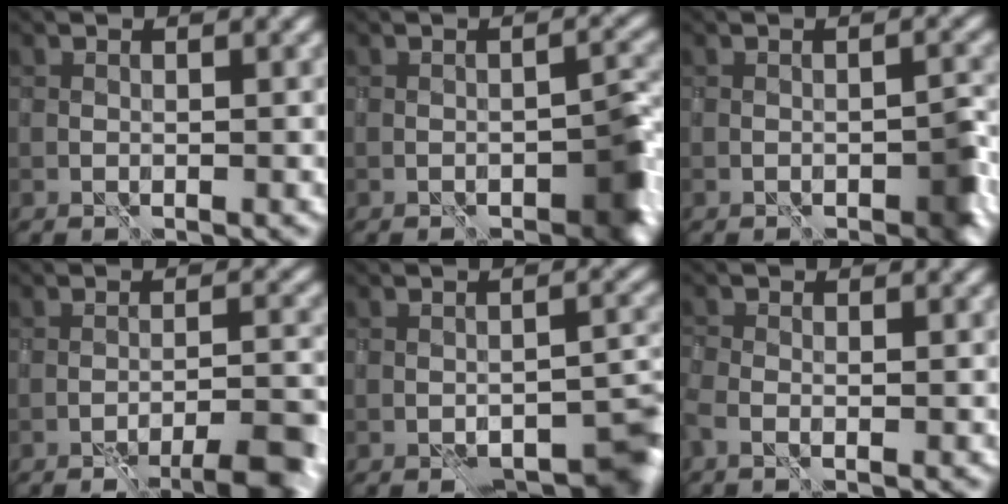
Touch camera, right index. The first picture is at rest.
{"total": 4.5, "force": [-2.6, 1.6, 3.3], "torque": [-0.035, 0.011, -0.032]}
{"total": 3.1, "force": [-1.7, 1.1, 2.3], "torque": [-0.029, 0.004, -0.023]}
{"total": 7.6, "force": [-6.1, 2.0, 4.1], "torque": [-0.046, 0.009, -0.073]}
{"total": 7.2, "force": [-5.6, 2.7, 3.6], "torque": [-0.032, -0.003, -0.061]}
{"total": 1.3, "force": [-0.7, 0.6, 0.9], "torque": [-0.011, -0.006, -0.016]}